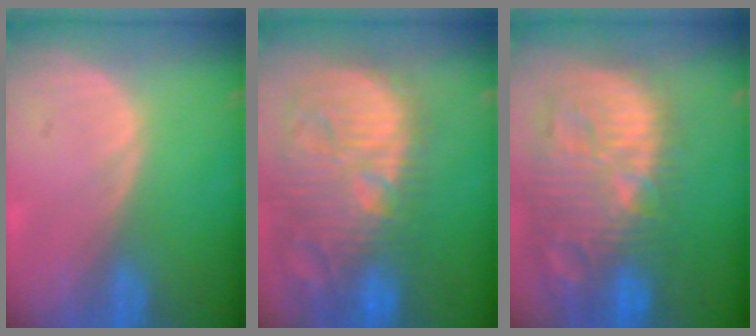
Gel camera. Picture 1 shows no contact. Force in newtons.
{"total": 15.3, "press": 13.3, "slide": 7.5}
{"total": 14.5, "press": 12.5, "slide": 7.3}